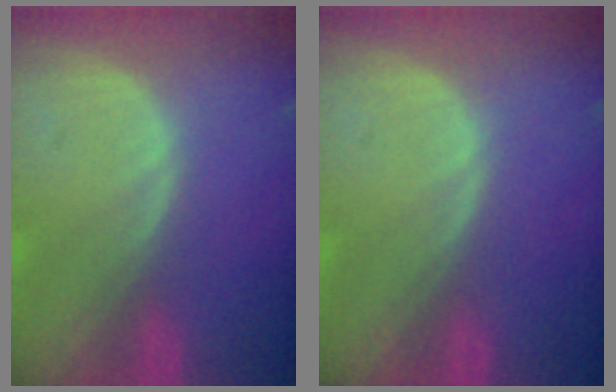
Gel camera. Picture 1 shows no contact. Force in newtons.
{"total": 0.0}